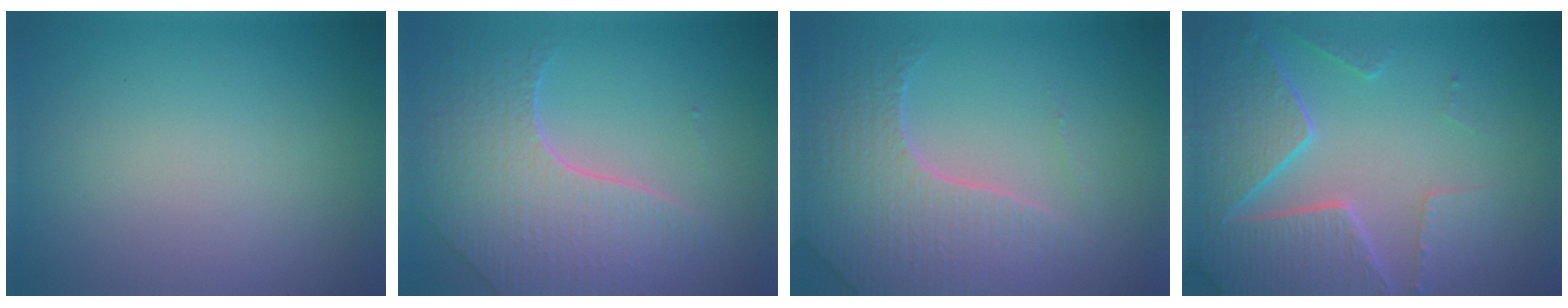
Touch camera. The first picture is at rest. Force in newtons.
{"total": 7.2, "press": 5.2, "slide": 5.0}
{"total": 4.7, "press": 4.6, "slide": 1.2}
{"total": 7.0, "press": 5.6, "slide": 4.2}